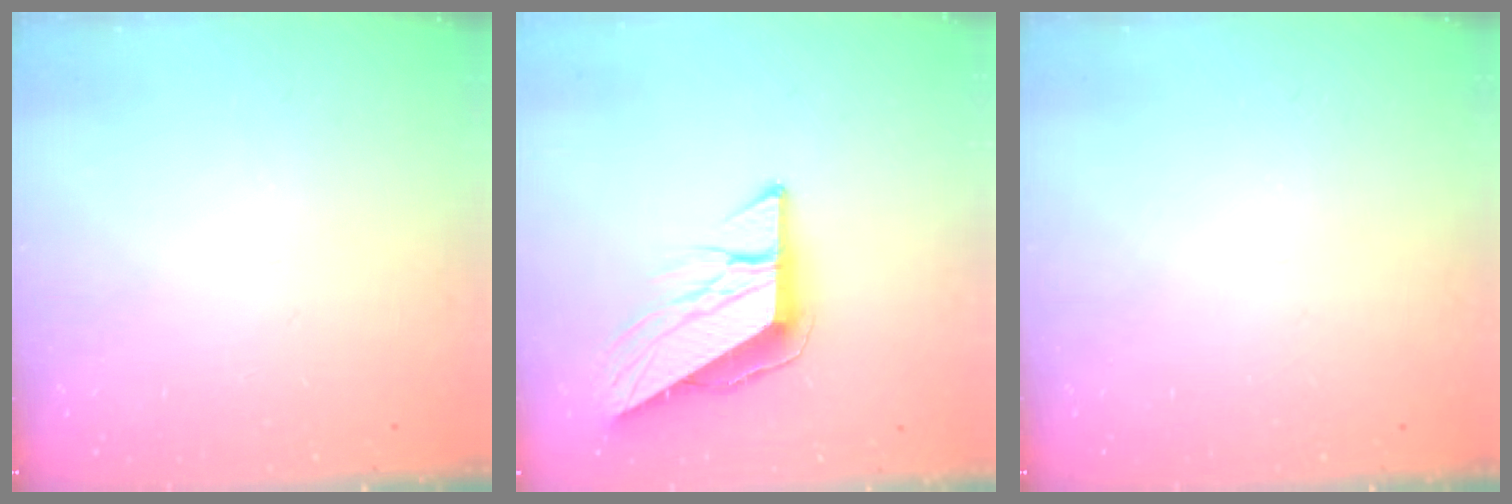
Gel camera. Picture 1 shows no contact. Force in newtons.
{"total": 9.9, "press": 9.9, "slide": 0.9}
{"total": 0.0}